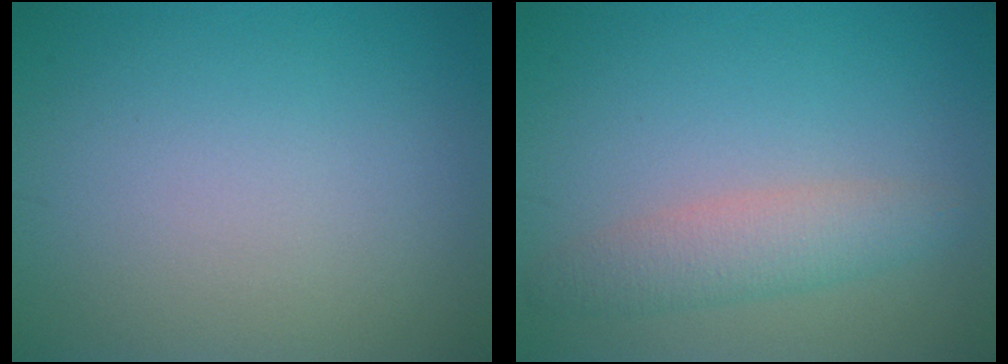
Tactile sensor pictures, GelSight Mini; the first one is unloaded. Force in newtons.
{"total": 3.1, "press": 3.1, "slide": 0.1}